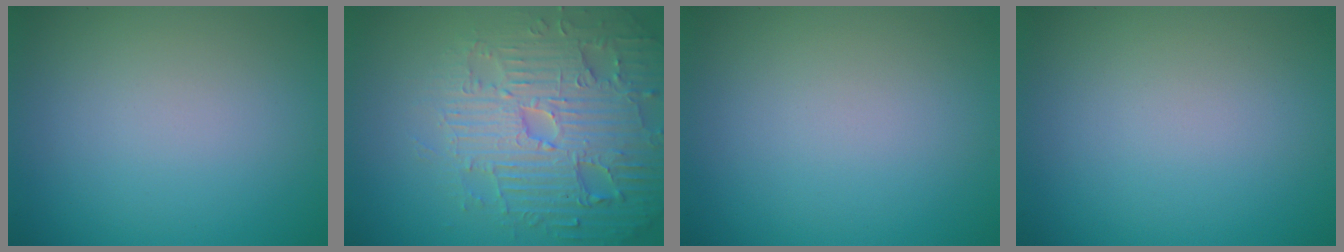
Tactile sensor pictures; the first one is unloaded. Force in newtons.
{"total": 6.0, "press": 5.9, "slide": 1.5}
{"total": 0.0}
{"total": 0.0}